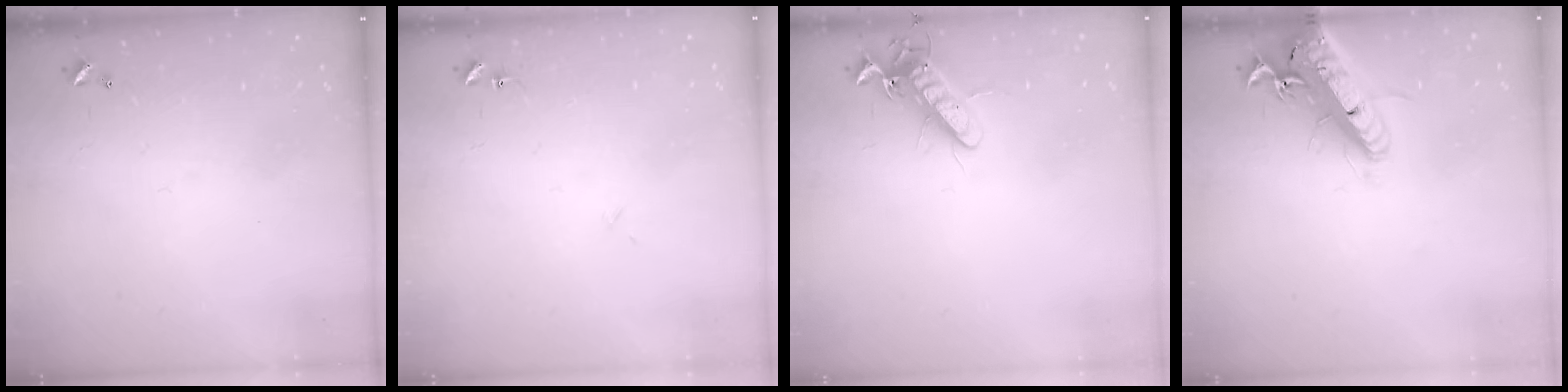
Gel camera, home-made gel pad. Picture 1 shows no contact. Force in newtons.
{"total": 7.8, "press": 7.8, "slide": 0.6}
{"total": 11.7, "press": 11.6, "slide": 1.7}
{"total": 23.1, "press": 22.6, "slide": 5.0}